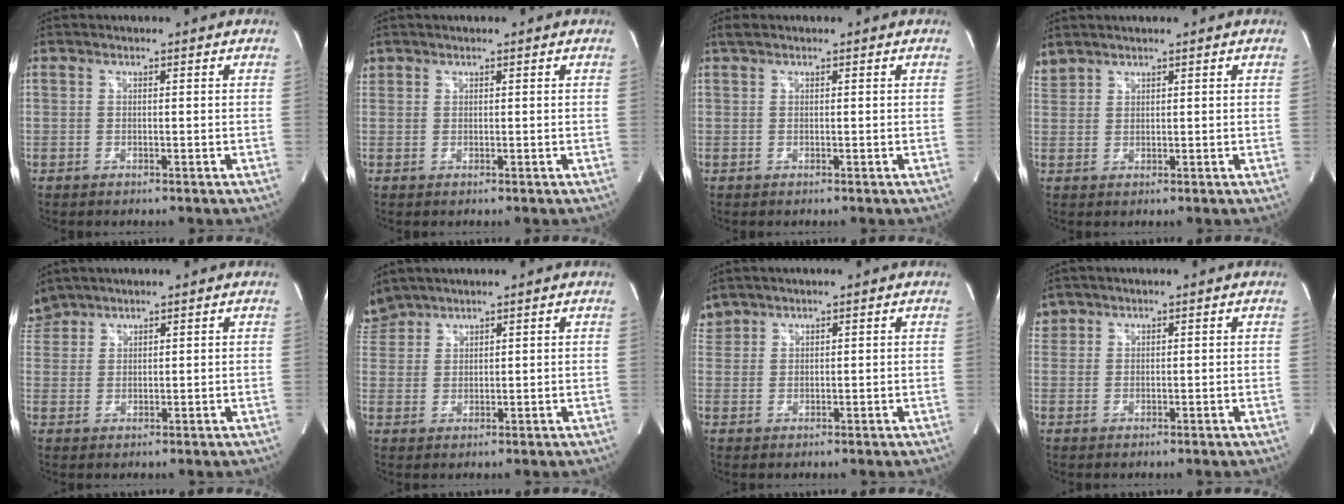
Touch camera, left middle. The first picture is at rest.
{"total": 1.4, "force": [1.0, 0.9, 0.0], "torque": [0.003, 0.014, 0.020]}
{"total": 1.1, "force": [0.8, 0.3, 0.6], "torque": [-0.016, 0.015, 0.016]}
{"total": 2.3, "force": [2.3, 0.4, 0.2], "torque": [-0.014, 0.019, 0.053]}
{"total": 3.7, "force": [3.6, 0.8, -0.3], "torque": [-0.003, 0.015, 0.078]}
{"total": 4.4, "force": [4.3, 0.8, -0.2], "torque": [-0.006, 0.015, 0.094]}
{"total": 2.7, "force": [2.5, 0.8, -0.1], "torque": [-0.001, 0.017, 0.053]}
{"total": 1.9, "force": [1.6, 1.0, -0.2], "torque": [0.005, 0.013, 0.031]}